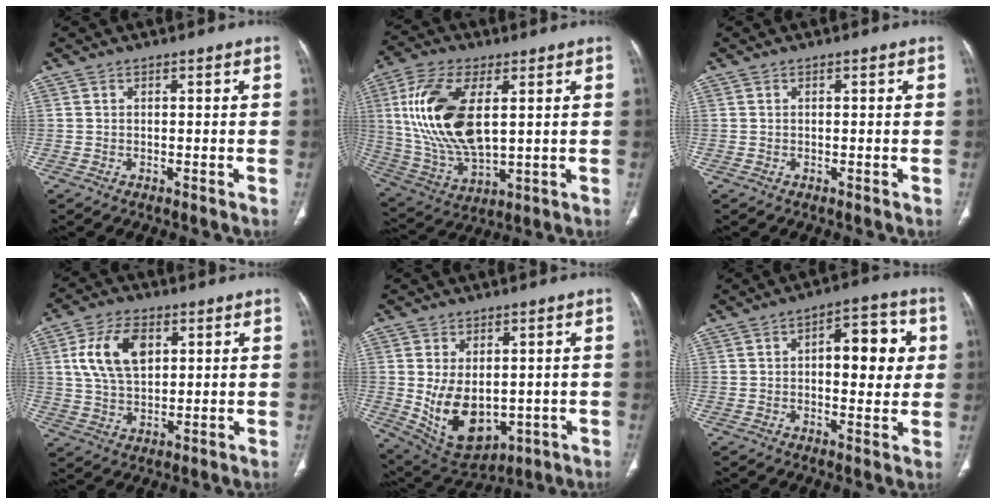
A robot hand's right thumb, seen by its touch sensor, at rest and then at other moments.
{"total": 19.0, "force": [3.7, 9.4, 16.1], "torque": [-0.334, -0.014, 0.078]}
{"total": 0.0}
{"total": 11.3, "force": [3.4, 6.8, 8.4], "torque": [-0.148, -0.004, 0.067]}
{"total": 12.7, "force": [-1.0, 8.2, 9.7], "torque": [-0.143, -0.011, 0.018]}
{"total": 11.5, "force": [1.9, 5.6, 9.9], "torque": [-0.096, 0.011, 0.023]}